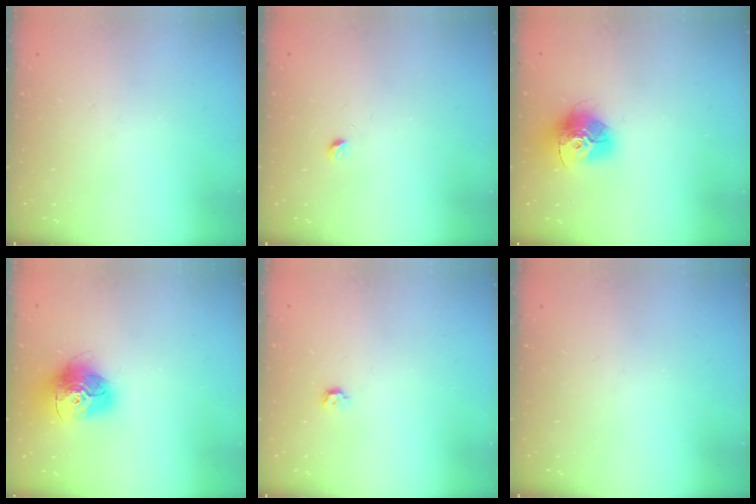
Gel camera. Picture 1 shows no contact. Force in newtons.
{"total": 2.9, "press": 2.9, "slide": 0.4}
{"total": 15.2, "press": 15.2, "slide": 1.5}
{"total": 16.0, "press": 16.0, "slide": 1.5}
{"total": 4.6, "press": 4.5, "slide": 0.9}
{"total": 0.0}